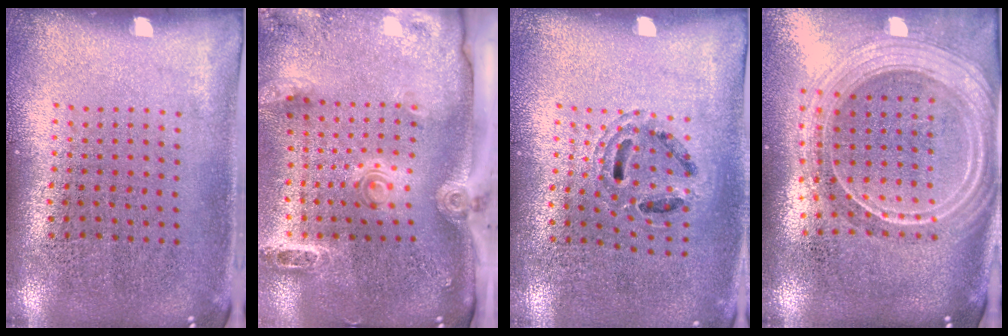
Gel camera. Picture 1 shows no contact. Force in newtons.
{"total": 3.0, "press": 2.1, "slide": 2.2}
{"total": 0.9, "press": 0.9, "slide": 0.2}
{"total": 2.6, "press": 2.2, "slide": 1.4}